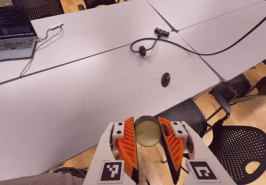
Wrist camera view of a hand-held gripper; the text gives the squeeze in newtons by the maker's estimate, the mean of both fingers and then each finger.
{"total": 8.2, "left": 8.2, "right": 8.3}